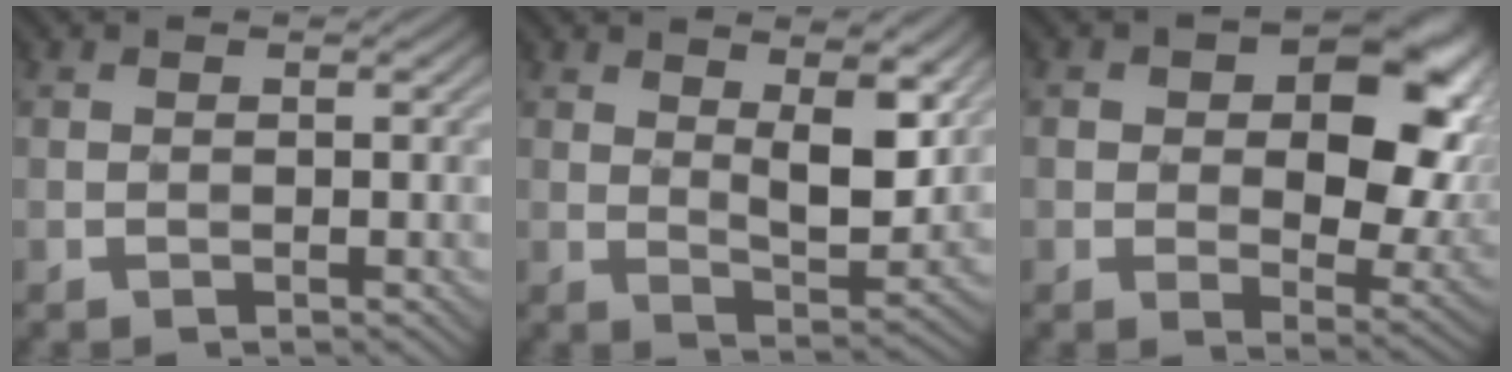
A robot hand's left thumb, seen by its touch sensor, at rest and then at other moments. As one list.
[{"total": 8.1, "force": [3.4, 3.4, 6.5], "torque": [-0.112, -0.010, 0.057]}, {"total": 13.9, "force": [2.7, 8.7, 10.5], "torque": [-0.128, -0.006, 0.048]}]